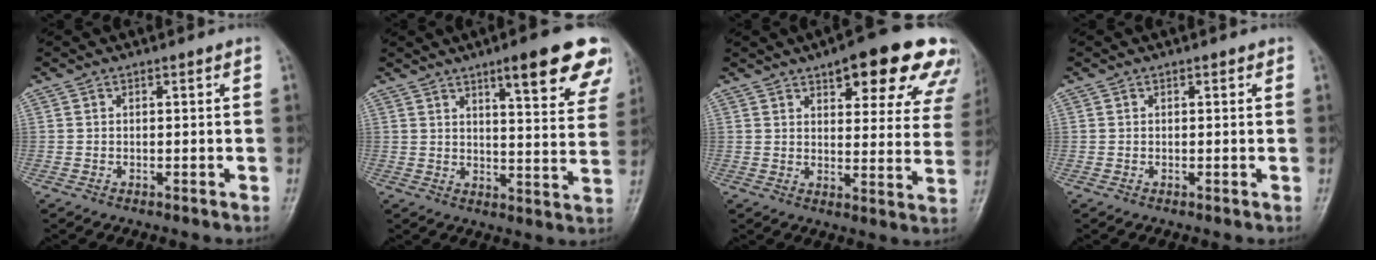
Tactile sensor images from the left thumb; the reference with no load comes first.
{"total": 16.2, "force": [10.2, 3.6, 12.0], "torque": [-0.119, -0.046, 0.127]}
{"total": 19.9, "force": [12.1, 7.1, 14.2], "torque": [-0.136, -0.030, 0.142]}
{"total": 0.6, "force": [0.4, 0.4, 0.2], "torque": [0.003, -0.001, 0.000]}